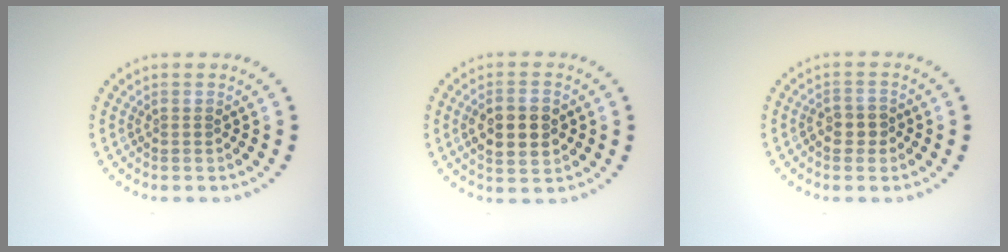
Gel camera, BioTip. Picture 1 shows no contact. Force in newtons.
{"total": 4.6, "press": 4.6, "slide": 0.3}
{"total": 1.5, "press": 1.4, "slide": 0.4}